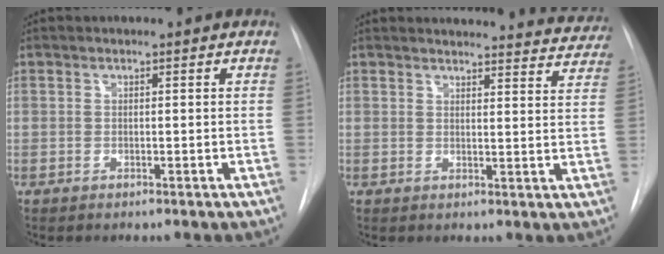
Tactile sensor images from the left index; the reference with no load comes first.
{"total": 16.9, "force": [16.4, 3.4, 2.6], "torque": [-0.009, -0.042, 0.167]}